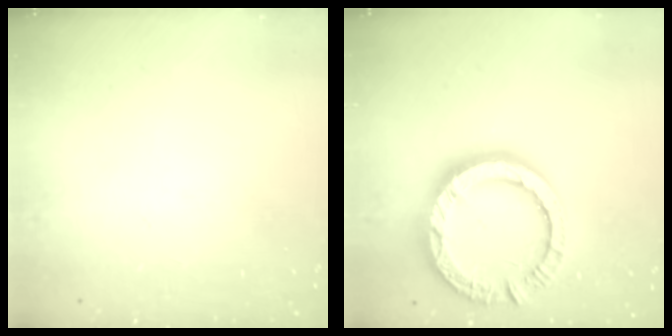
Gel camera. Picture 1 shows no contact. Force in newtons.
{"total": 15.9, "press": 15.8, "slide": 1.6}